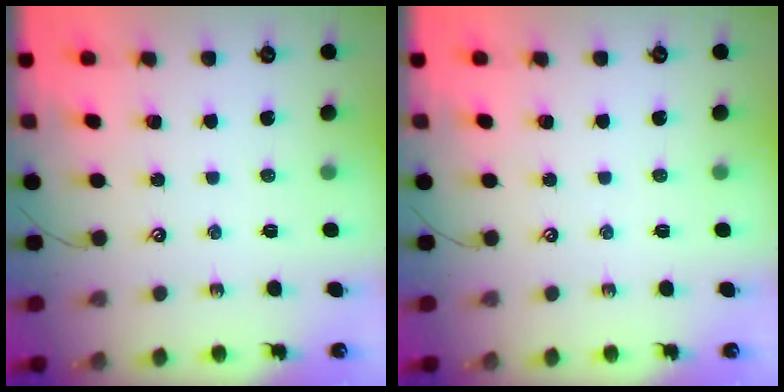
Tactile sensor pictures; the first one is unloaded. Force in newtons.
{"total": 0.0}